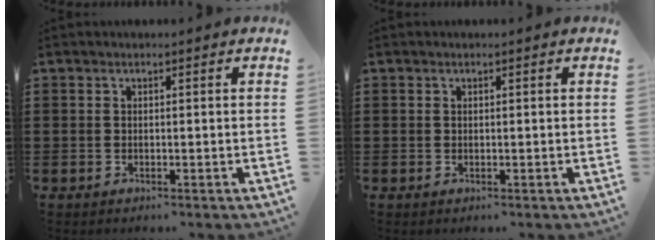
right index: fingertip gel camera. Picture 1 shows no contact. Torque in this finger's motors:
{"motor_torque": [0.25, 0.35, 0.03, -0.01]}